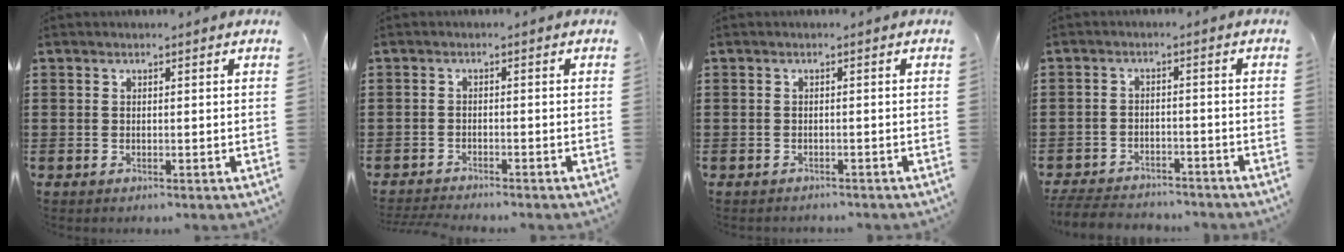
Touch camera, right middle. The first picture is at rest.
{"total": 1.8, "force": [-1.8, 0.0, 0.2], "torque": [-0.007, -0.001, -0.038]}
{"total": 0.7, "force": [-0.7, 0.1, 0.0], "torque": [-0.001, 0.001, -0.016]}
{"total": 4.3, "force": [-4.2, 0.8, 0.3], "torque": [-0.011, 0.005, -0.089]}